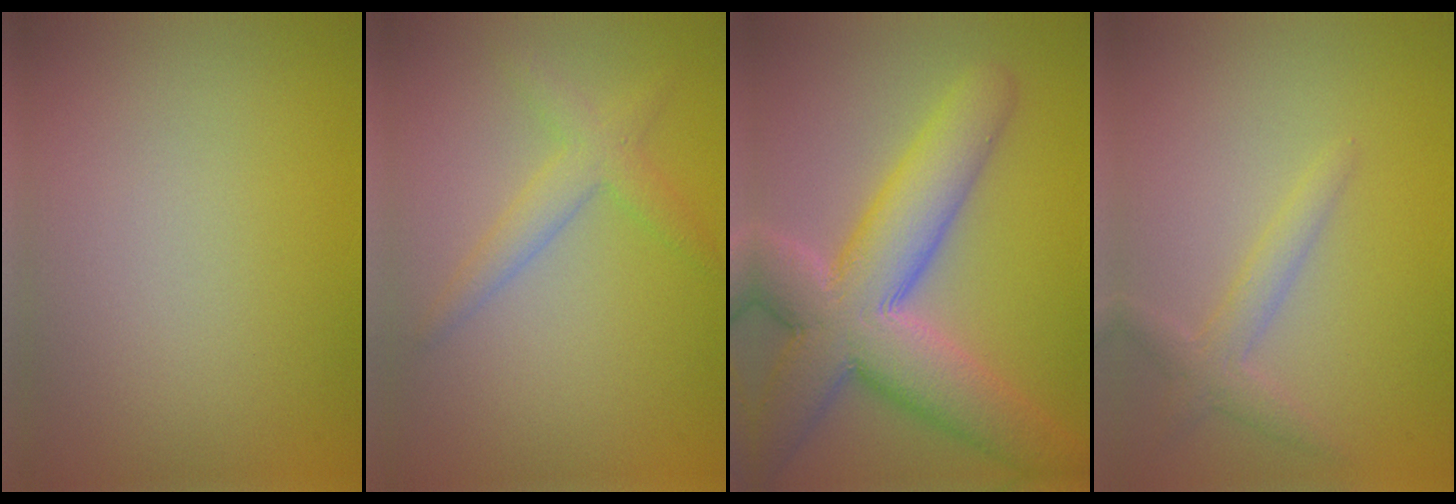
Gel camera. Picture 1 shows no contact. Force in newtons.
{"total": 2.6, "press": 2.6, "slide": 0.1}
{"total": 11.1, "press": 11.0, "slide": 0.6}
{"total": 2.2, "press": 2.2, "slide": 0.1}